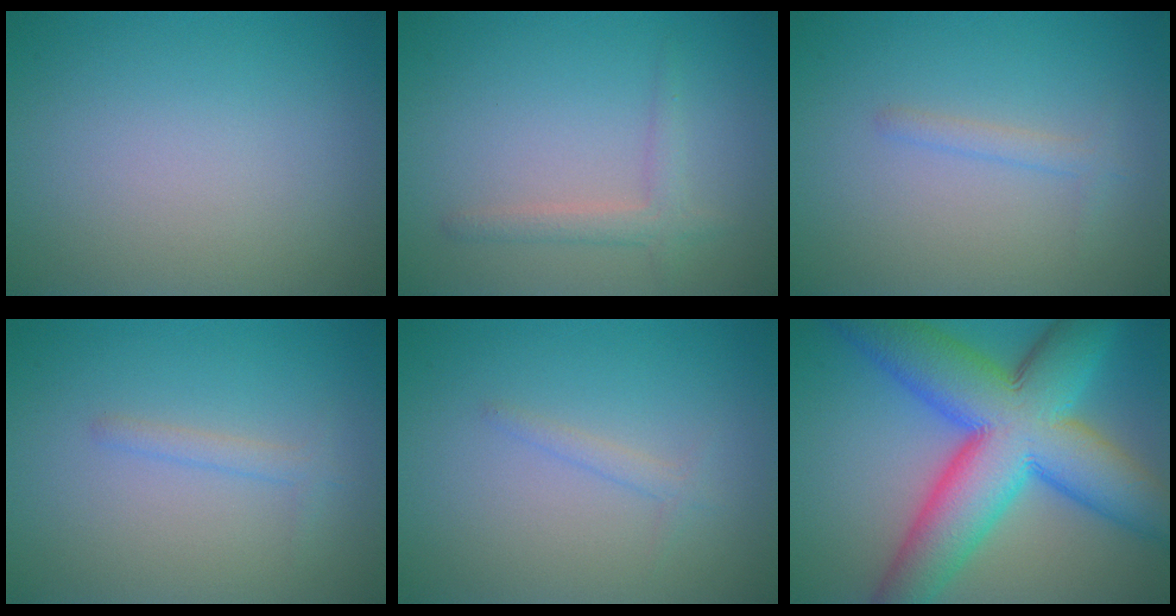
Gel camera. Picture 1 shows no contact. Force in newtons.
{"total": 2.0, "press": 1.9, "slide": 0.1}
{"total": 1.2, "press": 1.2, "slide": 0.0}
{"total": 1.2, "press": 1.2, "slide": 0.0}
{"total": 1.0, "press": 1.0, "slide": 0.0}
{"total": 14.5, "press": 14.5, "slide": 0.3}